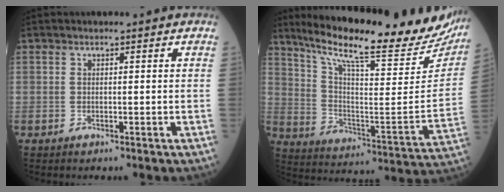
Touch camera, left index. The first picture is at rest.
{"total": 27.7, "force": [23.9, 2.6, 13.7], "torque": [-0.229, -0.080, 0.329]}